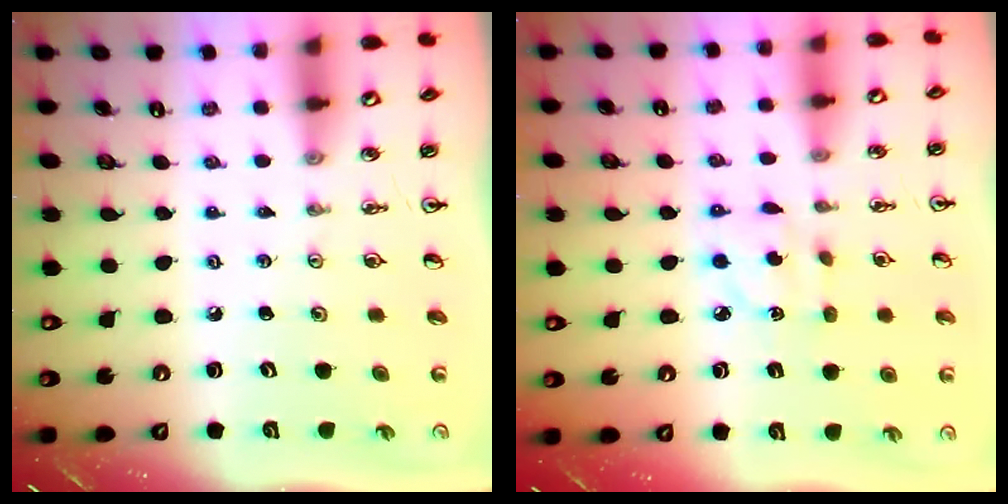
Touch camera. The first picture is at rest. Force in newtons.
{"total": 4.6, "press": 4.5, "slide": 0.4}